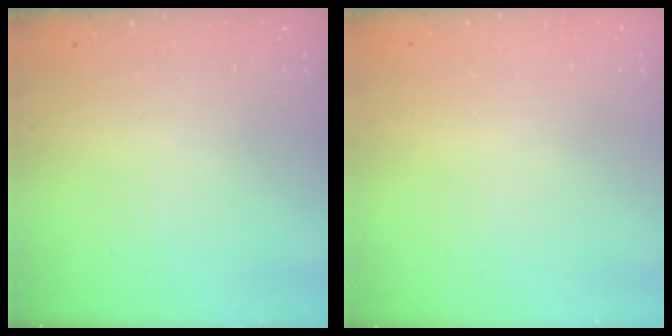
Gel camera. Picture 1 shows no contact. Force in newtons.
{"total": 0.0}